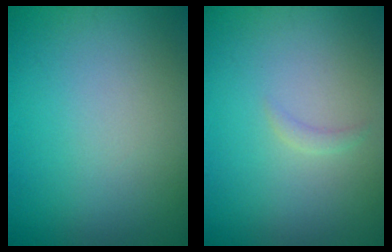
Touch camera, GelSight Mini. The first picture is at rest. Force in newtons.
{"total": 0.8, "press": 0.7, "slide": 0.2}